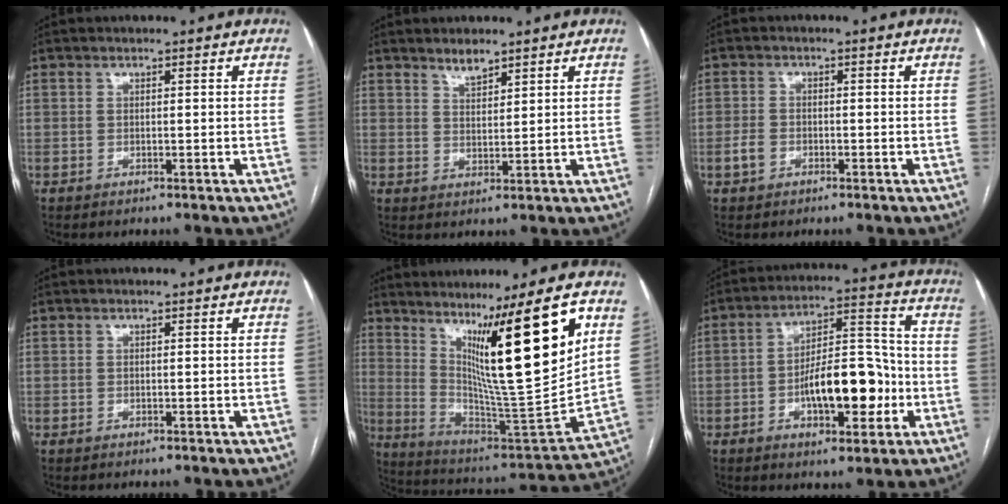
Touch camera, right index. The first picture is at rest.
{"total": 3.0, "force": [2.6, 0.9, 1.1], "torque": [-0.022, -0.004, 0.049]}
{"total": 2.5, "force": [-1.0, 2.0, 1.0], "torque": [-0.021, 0.005, -0.016]}
{"total": 0.0}
{"total": 21.4, "force": [9.7, 0.1, 19.1], "torque": [-0.291, -0.033, 0.160]}
{"total": 13.3, "force": [-3.6, 4.9, 11.8], "torque": [-0.191, 0.022, -0.053]}